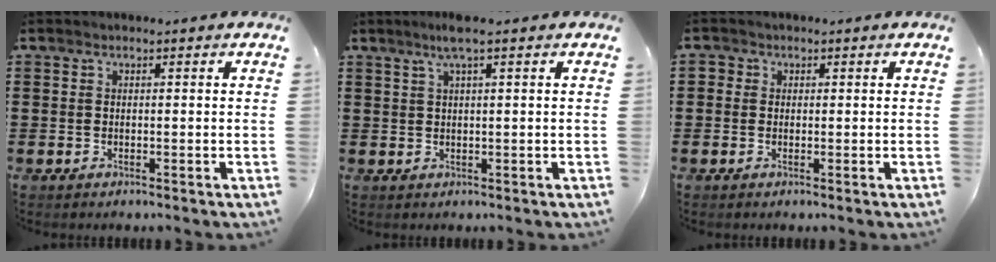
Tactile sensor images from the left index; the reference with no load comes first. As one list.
[{"total": 2.9, "force": [1.6, -0.2, 2.4], "torque": [-0.050, 0.001, 0.028]}, {"total": 1.1, "force": [-0.1, 1.0, 0.2], "torque": [-0.005, 0.007, -0.005]}]